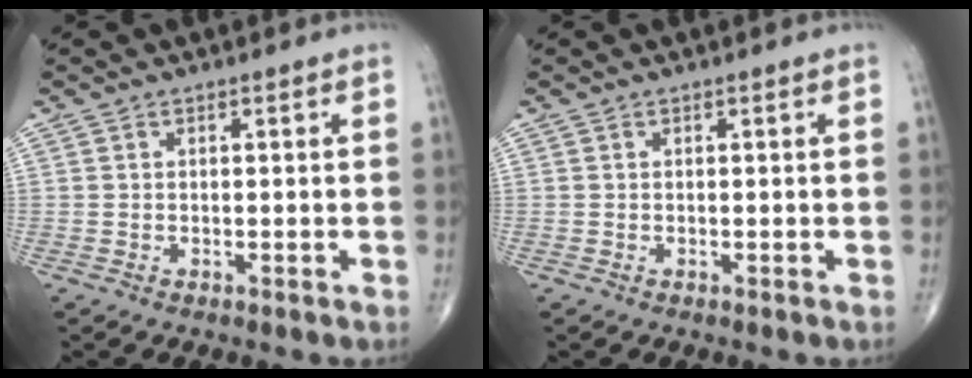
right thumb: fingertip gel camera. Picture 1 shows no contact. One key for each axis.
{"total": 0.0}